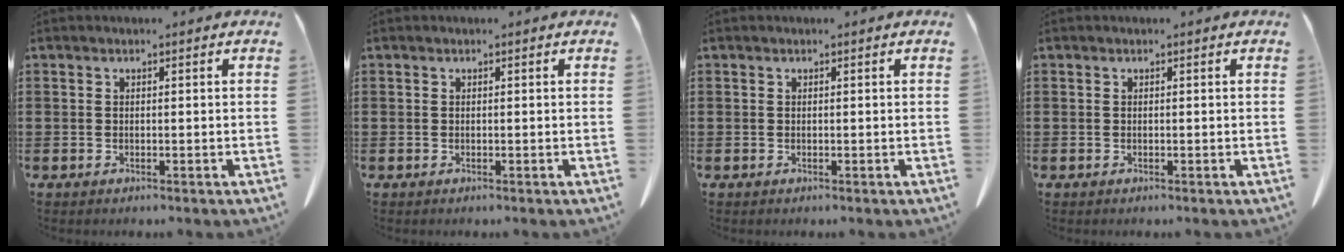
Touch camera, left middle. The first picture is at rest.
{"total": 0.0}
{"total": 0.0}
{"total": 0.0}